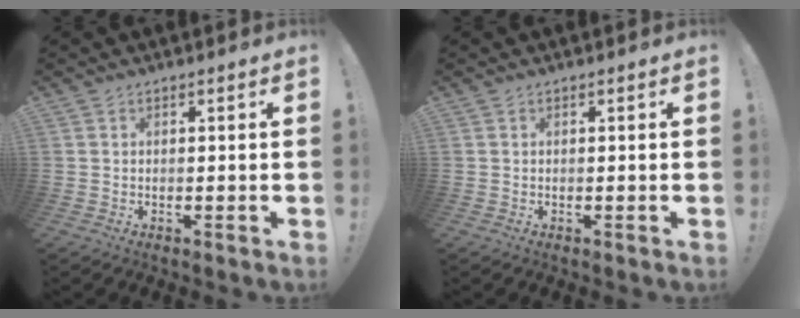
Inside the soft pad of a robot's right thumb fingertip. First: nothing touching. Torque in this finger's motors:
{"motor_torque": [-0.01, 0.00, -0.01, -0.01, 0.00]}